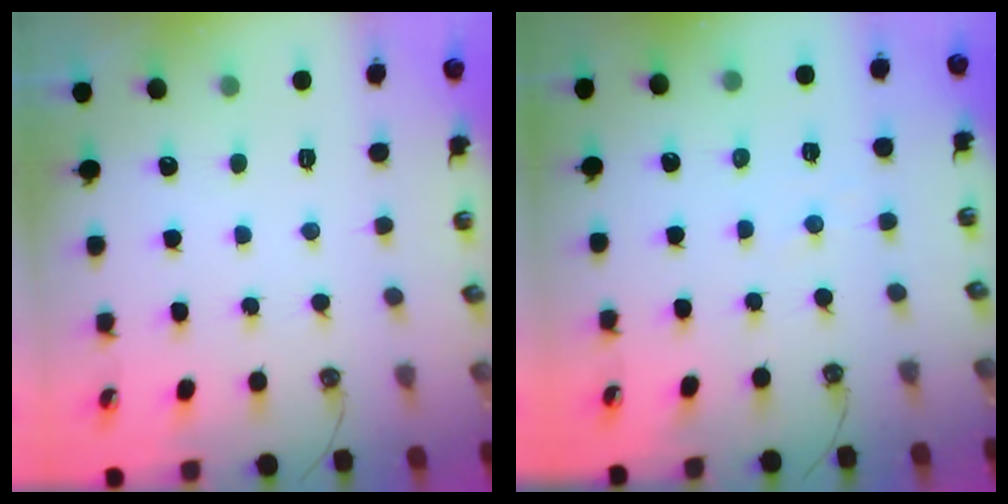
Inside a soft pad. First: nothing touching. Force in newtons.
{"total": 2.2, "press": 2.1, "slide": 0.3}